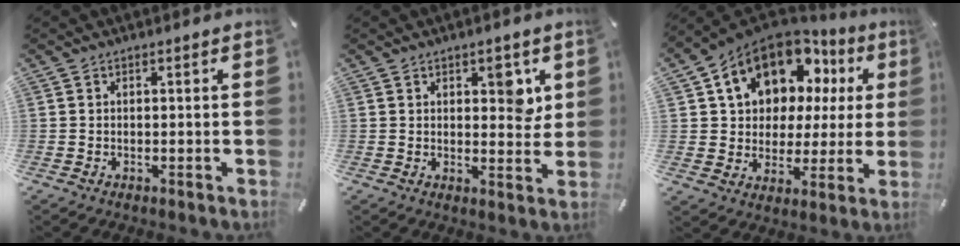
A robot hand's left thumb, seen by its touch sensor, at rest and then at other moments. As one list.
[{"total": 5.6, "force": [2.3, 3.3, 3.9], "torque": [-0.027, -0.015, 0.029]}, {"total": 16.6, "force": [9.1, 11.4, 8.0], "torque": [-0.147, -0.050, 0.167]}]